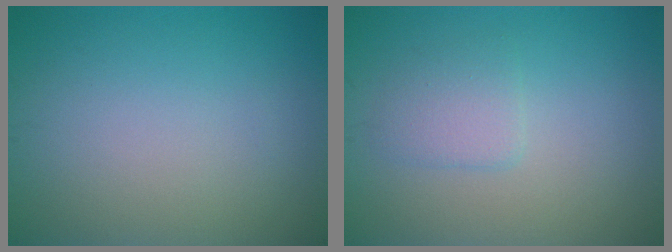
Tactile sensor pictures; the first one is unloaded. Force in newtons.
{"total": 2.0, "press": 2.0, "slide": 0.2}